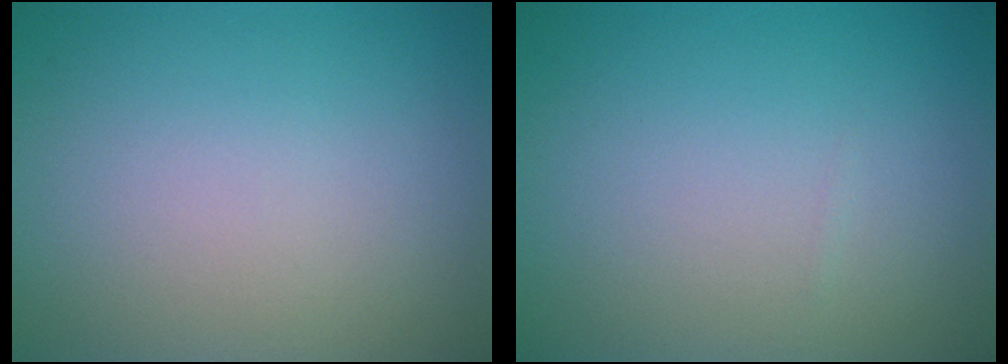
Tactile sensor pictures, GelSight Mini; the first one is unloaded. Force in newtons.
{"total": 0.0}